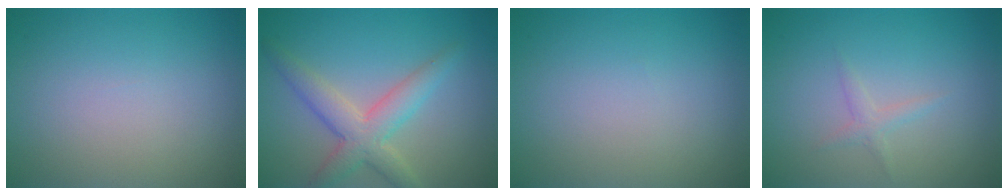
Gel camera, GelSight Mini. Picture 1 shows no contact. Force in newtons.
{"total": 4.5, "press": 4.5, "slide": 0.3}
{"total": 0.0}
{"total": 1.0, "press": 1.0, "slide": 0.0}